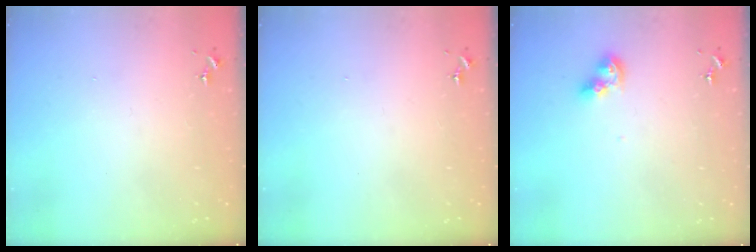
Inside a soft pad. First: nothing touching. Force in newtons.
{"total": 0.0}
{"total": 8.0, "press": 7.9, "slide": 0.8}